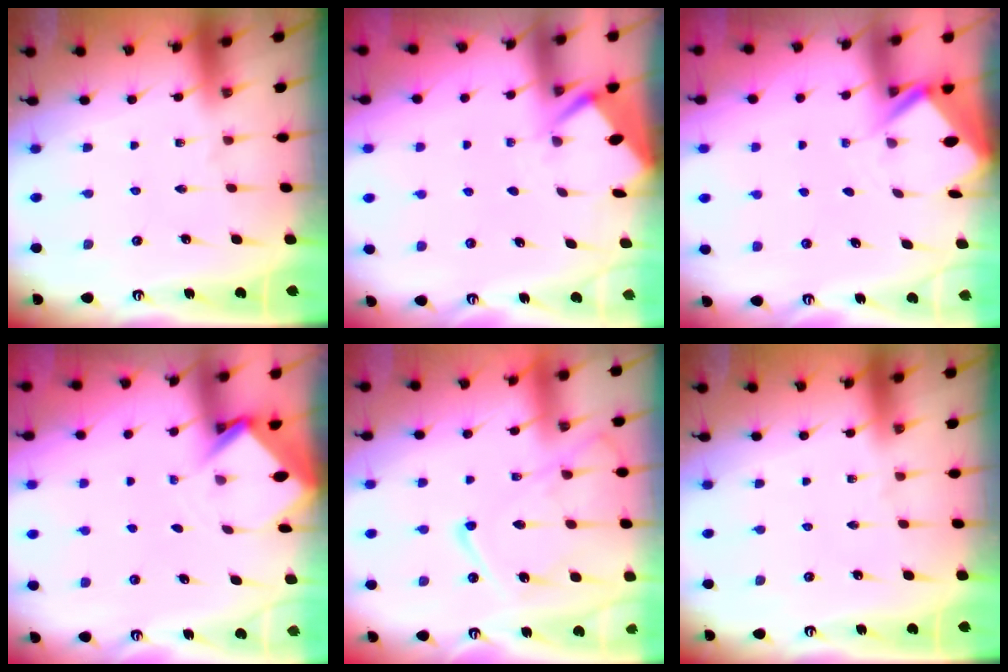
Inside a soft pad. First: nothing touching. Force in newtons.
{"total": 2.6, "press": 2.6, "slide": 0.4}
{"total": 3.0, "press": 3.0, "slide": 0.3}
{"total": 3.0, "press": 3.0, "slide": 0.2}
{"total": 12.5, "press": 12.5, "slide": 1.5}
{"total": 0.0}